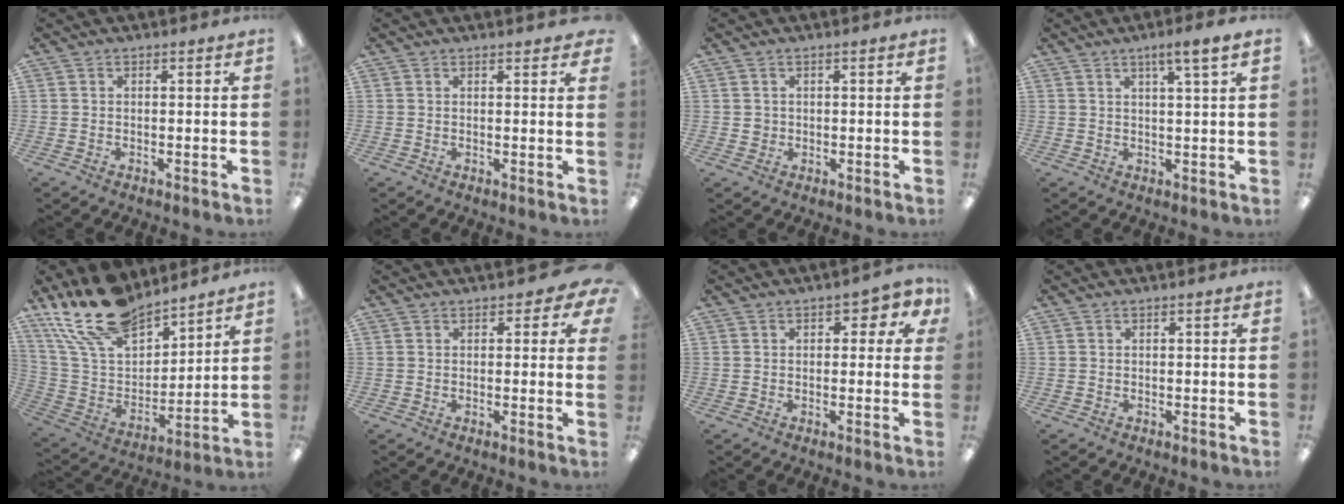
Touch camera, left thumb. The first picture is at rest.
{"total": 1.1, "force": [1.0, 0.2, 0.4], "torque": [-0.001, -0.004, 0.016]}
{"total": 1.5, "force": [0.3, 1.4, 0.4], "torque": [-0.010, 0.005, 0.004]}
{"total": 4.1, "force": [2.7, -0.1, 3.1], "torque": [-0.050, -0.007, 0.040]}
{"total": 21.1, "force": [16.1, 9.8, 9.6], "torque": [-0.199, -0.088, 0.296]}
{"total": 3.0, "force": [1.4, 1.5, 2.2], "torque": [-0.028, -0.001, 0.023]}
{"total": 3.9, "force": [1.4, 2.1, 2.9], "torque": [-0.034, 0.001, 0.020]}
{"total": 0.0}